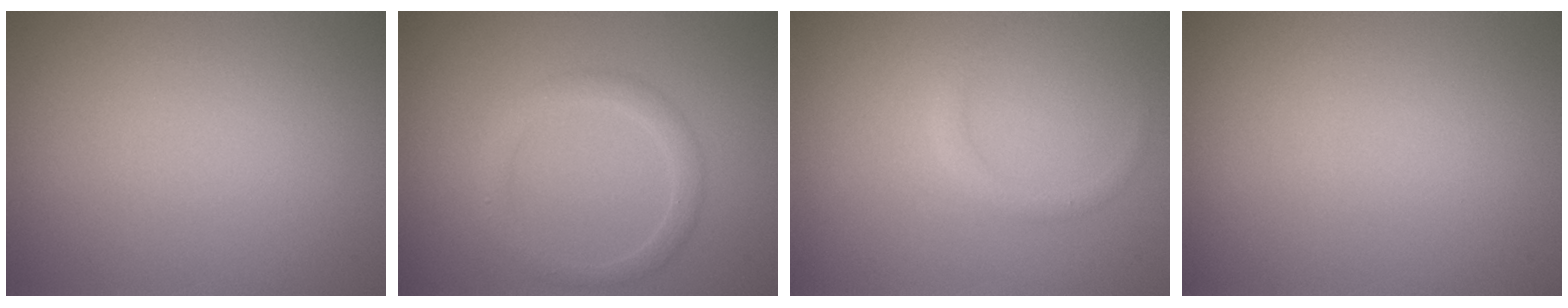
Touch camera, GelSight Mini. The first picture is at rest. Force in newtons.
{"total": 2.0, "press": 2.0, "slide": 0.1}
{"total": 1.1, "press": 1.1, "slide": 0.0}
{"total": 0.0}